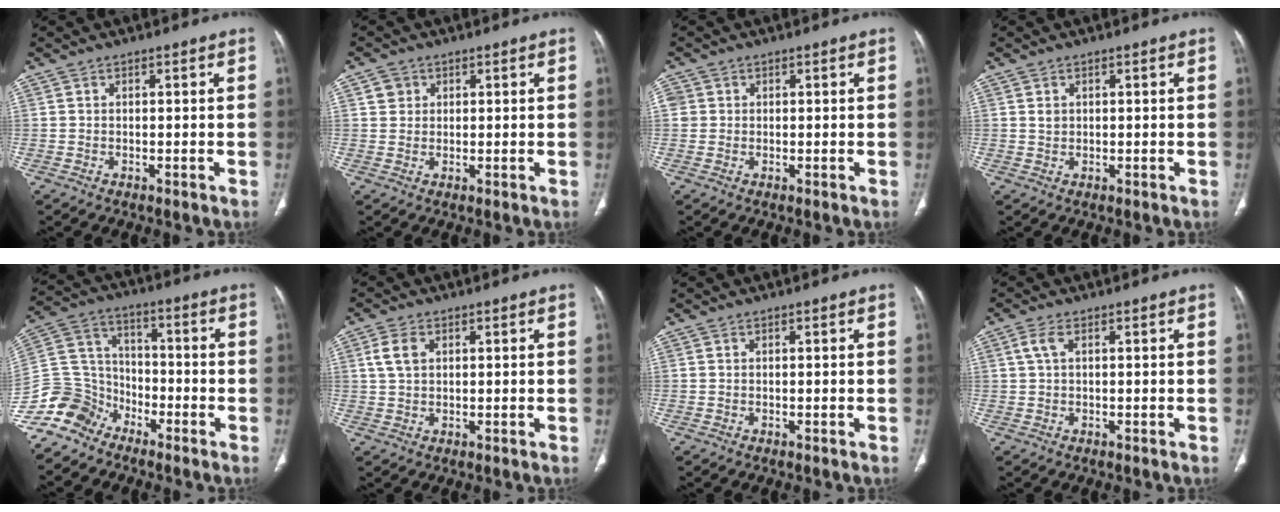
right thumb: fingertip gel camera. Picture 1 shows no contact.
{"total": 2.6, "force": [0.9, 2.4, 0.5], "torque": [0.006, -0.004, 0.013]}
{"total": 2.2, "force": [0.3, 2.1, 0.5], "torque": [0.002, 0.006, 0.008]}
{"total": 1.7, "force": [0.5, 1.3, 0.8], "torque": [-0.010, -0.004, 0.013]}
{"total": 11.7, "force": [-8.7, 7.4, 2.5], "torque": [-0.039, 0.069, -0.176]}
{"total": 4.1, "force": [1.3, 2.7, 2.8], "torque": [-0.059, 0.006, 0.028]}
{"total": 0.0}
{"total": 2.4, "force": [0.7, 1.2, 2.0], "torque": [-0.053, 0.011, 0.016]}